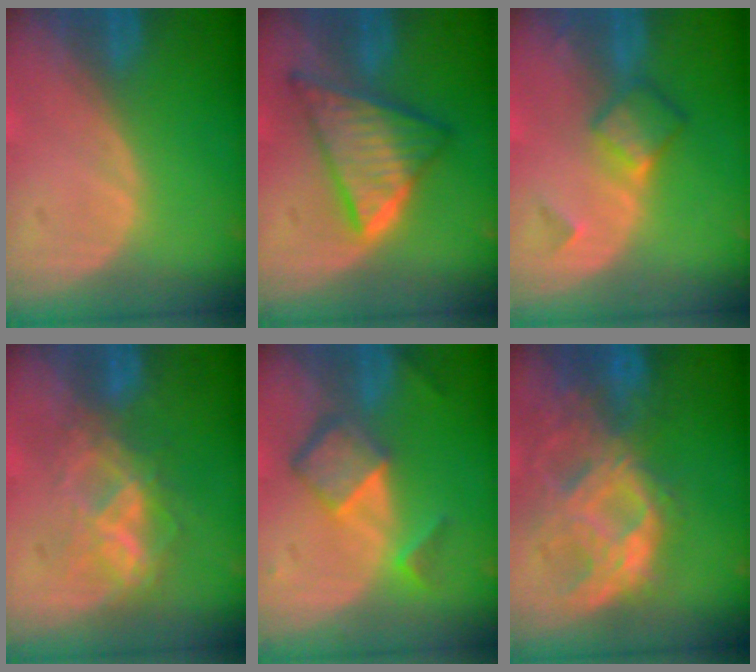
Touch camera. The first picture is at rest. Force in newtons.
{"total": 9.1, "press": 9.1, "slide": 0.7}
{"total": 5.0, "press": 4.4, "slide": 2.4}
{"total": 6.9, "press": 6.0, "slide": 3.3}
{"total": 6.8, "press": 5.9, "slide": 3.5}
{"total": 10.5, "press": 9.2, "slide": 5.0}